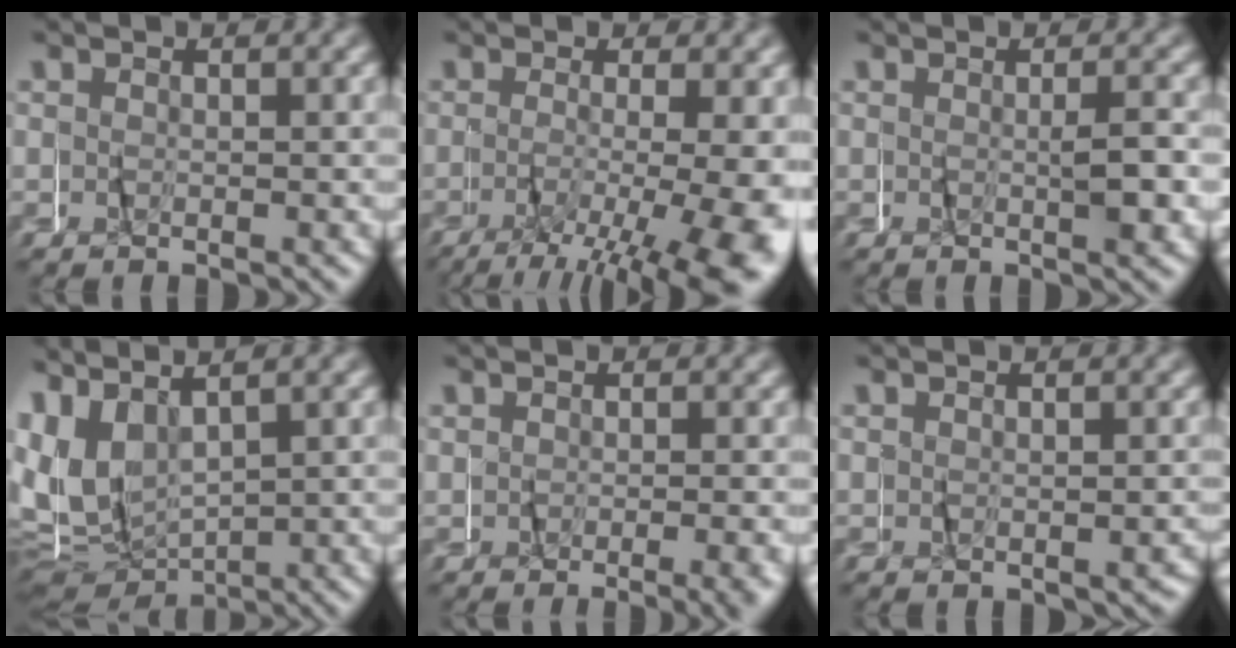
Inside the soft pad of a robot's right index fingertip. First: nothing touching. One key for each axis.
{"total": 5.7, "fx": -1.9, "fy": 0.6, "fz": 5.3, "tx": -0.068, "ty": -0.016, "tz": -0.027}
{"total": 1.4, "fx": -0.6, "fy": -0.7, "fz": 1.1, "tx": -0.024, "ty": -0.001, "tz": -0.009}
{"total": 10.0, "fx": 0.1, "fy": 8.3, "fz": 5.6, "tx": -0.144, "ty": -0.008, "tz": -0.003}
{"total": 1.2, "fx": -0.5, "fy": -0.6, "fz": 0.9, "tx": -0.012, "ty": -0.001, "tz": -0.010}
{"total": 1.6, "fx": -0.3, "fy": 1.0, "fz": 1.2, "tx": -0.023, "ty": -0.005, "tz": -0.002}